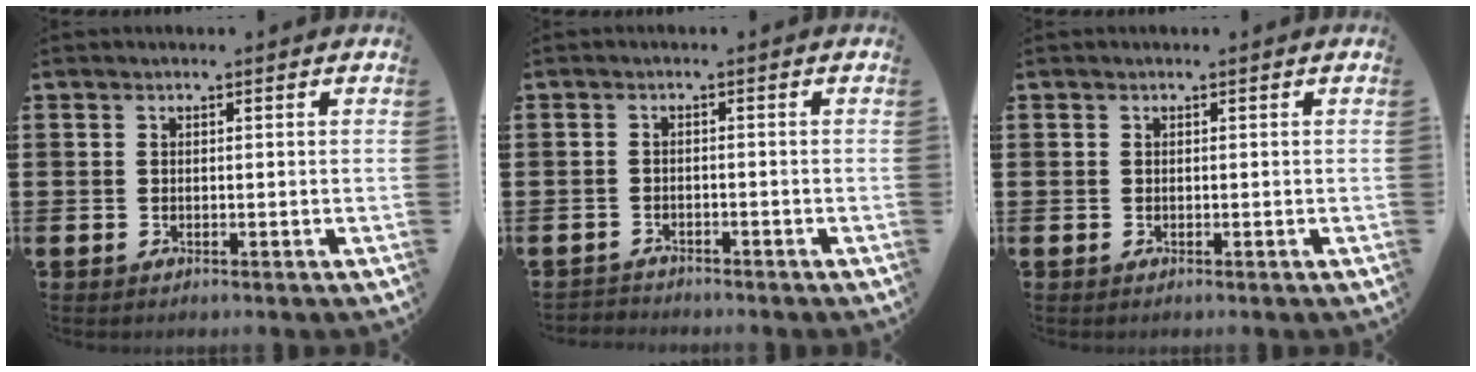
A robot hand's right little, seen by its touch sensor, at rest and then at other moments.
{"total": 1.2, "force": [-1.2, 0.2, -0.2], "torque": [-0.001, 0.004, -0.028]}
{"total": 0.0}